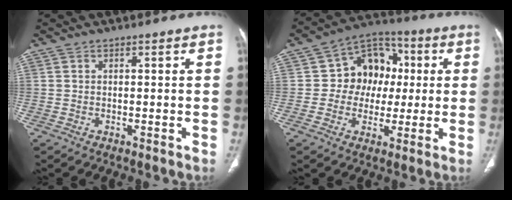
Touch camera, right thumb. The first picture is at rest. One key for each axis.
{"total": 12.3, "fx": 0.9, "fy": 10.2, "fz": 6.8, "tx": -0.045, "ty": 0.020, "tz": 0.004}